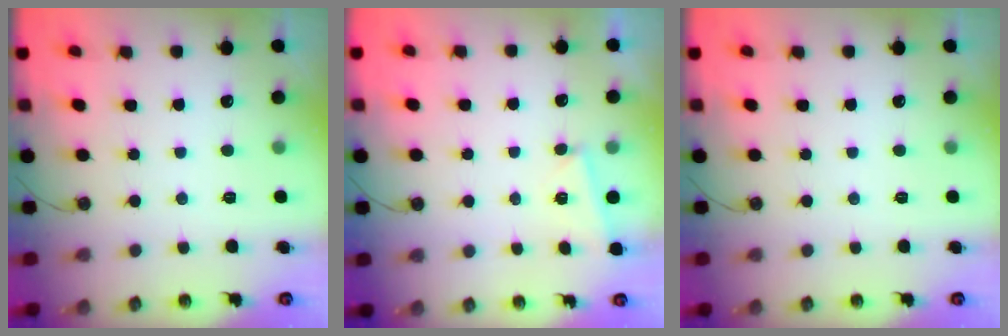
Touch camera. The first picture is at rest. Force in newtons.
{"total": 2.9, "press": 2.4, "slide": 1.5}
{"total": 0.0}